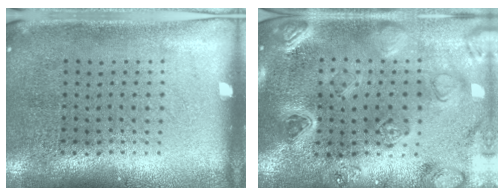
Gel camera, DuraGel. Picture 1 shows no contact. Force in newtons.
{"total": 2.2, "press": 2.2, "slide": 0.2}